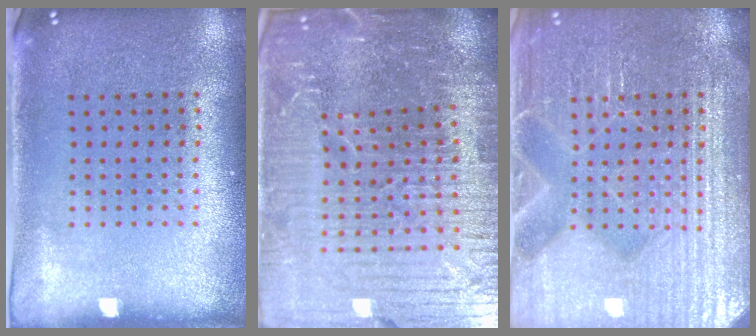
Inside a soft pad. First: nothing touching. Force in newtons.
{"total": 6.8, "press": 6.0, "slide": 3.3}
{"total": 4.7, "press": 4.6, "slide": 0.6}